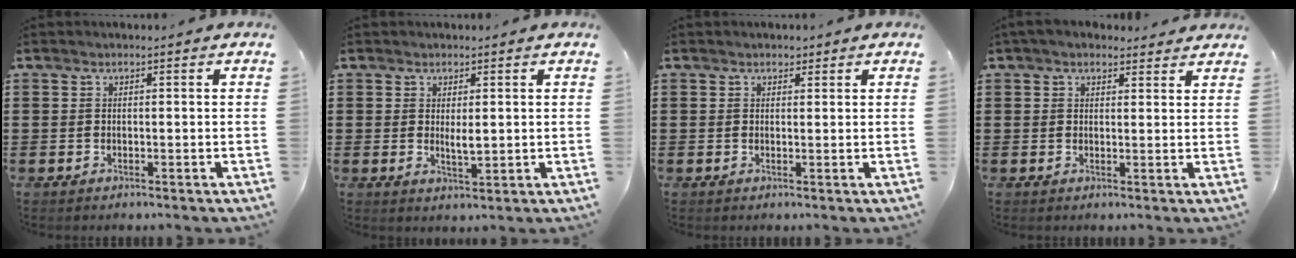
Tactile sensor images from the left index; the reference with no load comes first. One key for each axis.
{"total": 2.6, "fx": 0.4, "fy": 0.9, "fz": 2.5, "tx": -0.039, "ty": -0.002, "tz": 0.005}
{"total": 1.1, "fx": 0.9, "fy": 0.6, "fz": 0.3, "tx": -0.008, "ty": 0.006, "tz": 0.018}
{"total": 2.6, "fx": 2.3, "fy": 0.9, "fz": 0.8, "tx": -0.021, "ty": 0.001, "tz": 0.043}